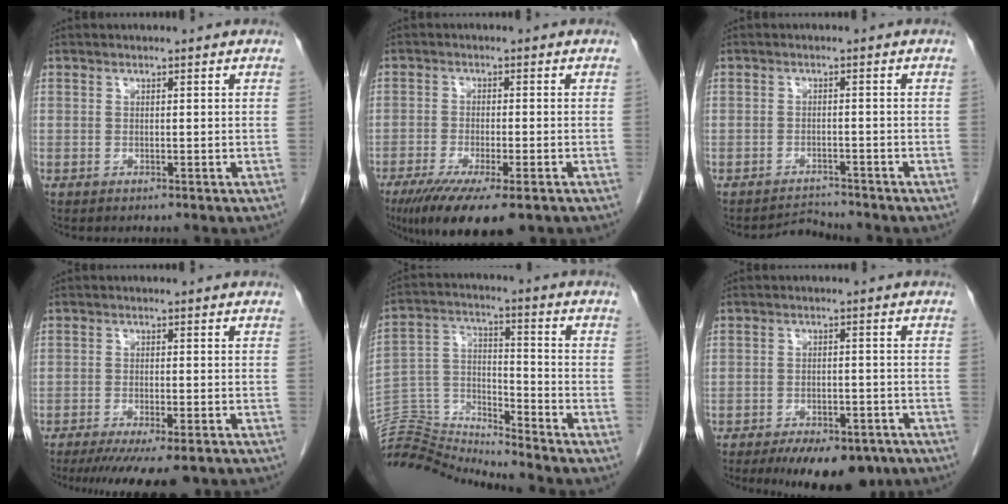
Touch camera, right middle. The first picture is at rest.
{"total": 11.0, "force": [-7.2, 2.2, 8.0], "torque": [-0.127, -0.025, -0.112]}
{"total": 2.5, "force": [-2.3, -0.1, -1.0], "torque": [0.016, -0.008, -0.034]}
{"total": 10.9, "force": [-8.7, 1.8, 6.3], "torque": [-0.088, -0.020, -0.125]}
{"total": 13.3, "force": [-13.3, -1.2, -0.1], "torque": [0.001, 0.045, -0.250]}
{"total": 11.6, "force": [-8.4, 4.8, 6.3], "torque": [-0.089, -0.005, -0.117]}